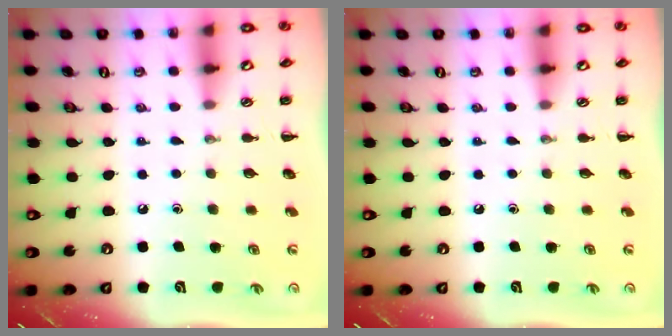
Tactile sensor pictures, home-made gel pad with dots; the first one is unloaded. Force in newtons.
{"total": 0.0}